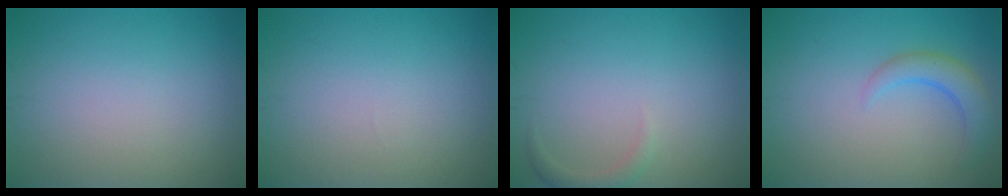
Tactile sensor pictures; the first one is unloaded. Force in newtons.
{"total": 0.0}
{"total": 1.3, "press": 1.2, "slide": 0.2}
{"total": 2.8, "press": 2.8, "slide": 0.4}